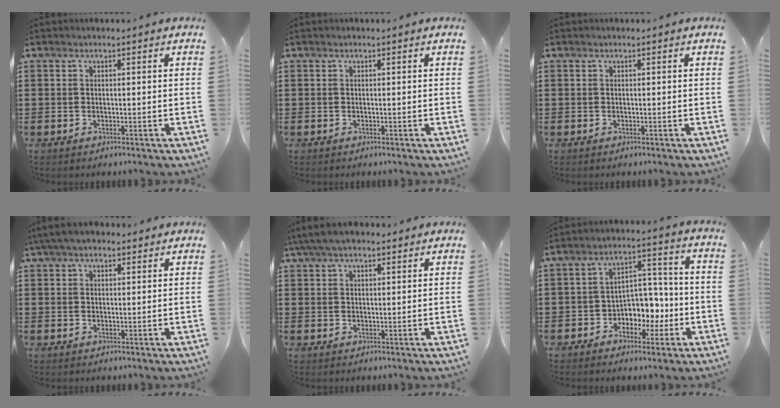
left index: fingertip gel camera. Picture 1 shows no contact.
{"total": 0.0}
{"total": 0.0}
{"total": 4.0, "force": [3.2, 1.2, 2.1], "torque": [-0.049, 0.001, 0.060]}
{"total": 4.7, "force": [3.6, 1.3, 2.7], "torque": [-0.060, 0.003, 0.067]}
{"total": 5.7, "force": [-1.8, 4.7, 2.7], "torque": [-0.053, 0.009, -0.035]}